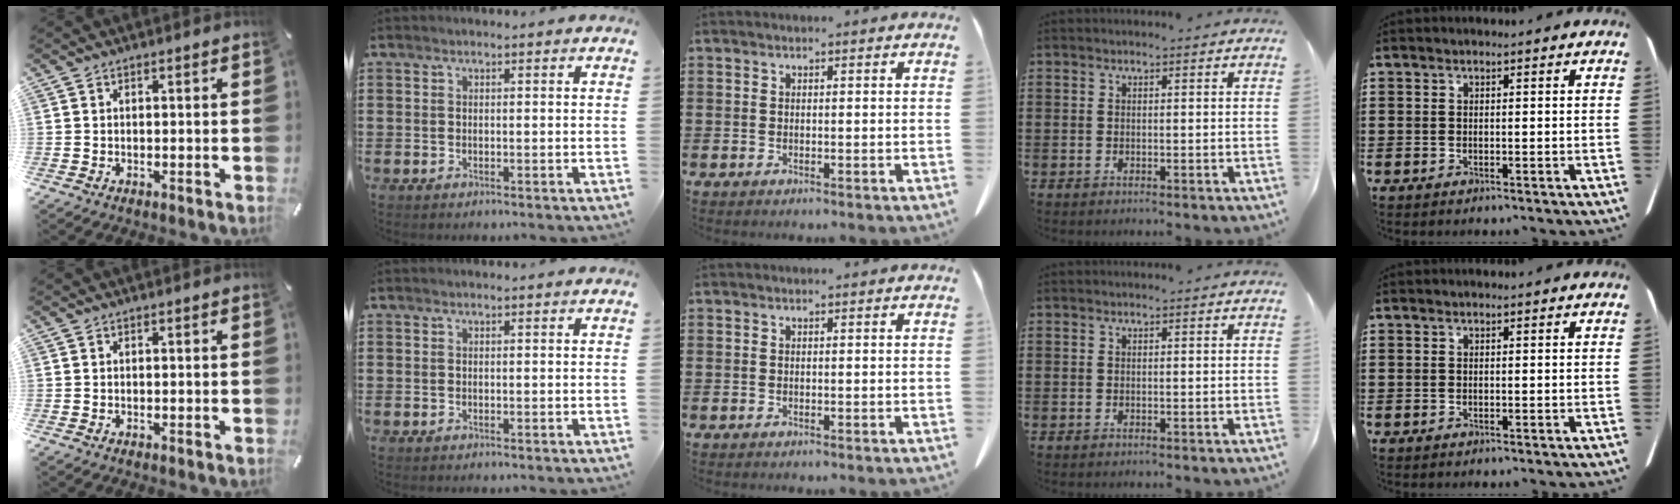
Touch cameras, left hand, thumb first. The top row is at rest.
{}